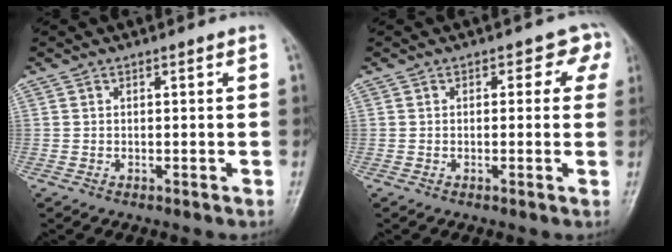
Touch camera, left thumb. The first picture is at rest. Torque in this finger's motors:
{"motor_torque": [-0.30, 0.24, 0.01, -0.07, 0.04]}